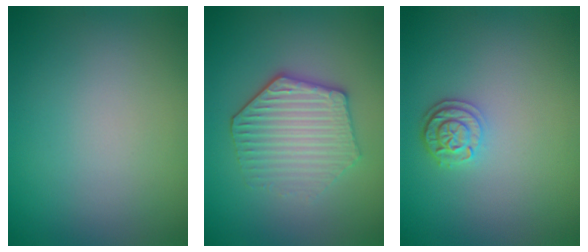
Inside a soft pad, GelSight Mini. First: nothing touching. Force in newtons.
{"total": 4.4, "press": 4.0, "slide": 1.8}
{"total": 2.4, "press": 2.1, "slide": 1.2}